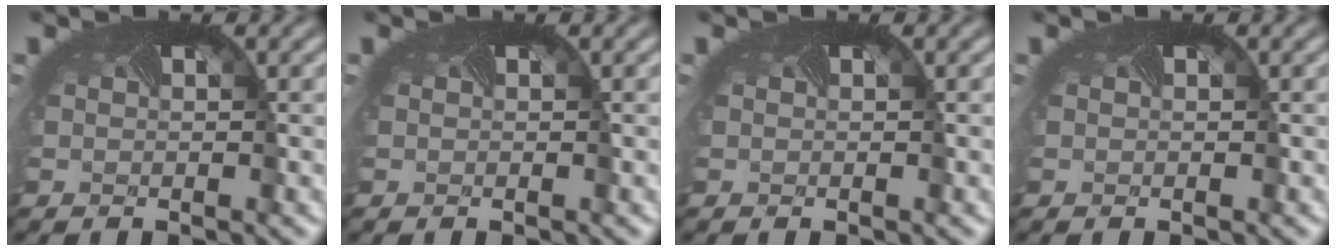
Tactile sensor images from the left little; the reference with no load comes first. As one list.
[{"total": 0.0}, {"total": 0.0}, {"total": 0.0}]